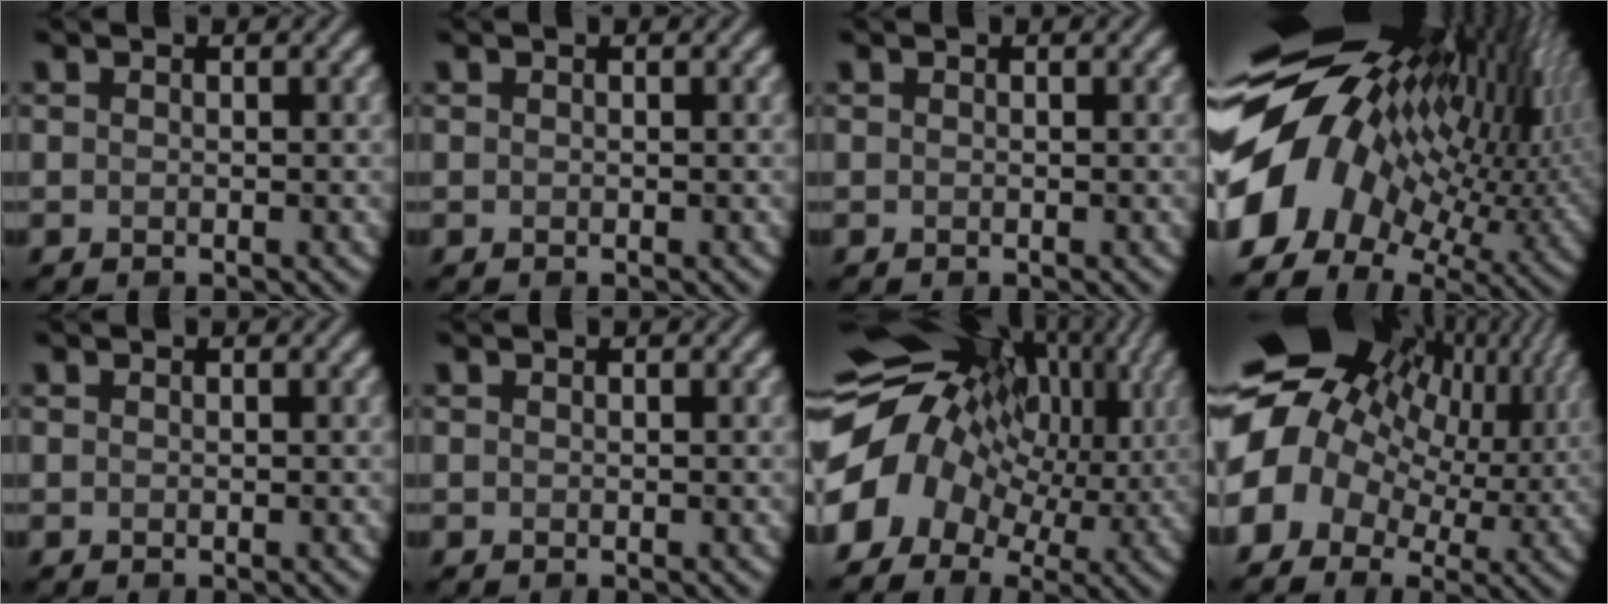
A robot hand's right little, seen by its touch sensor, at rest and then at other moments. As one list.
[{"total": 0.0}, {"total": 0.0}, {"total": 15.4, "force": [1.3, 9.4, 12.2], "torque": [-0.241, 0.011, 0.024]}, {"total": 0.0}, {"total": 0.0}, {"total": 12.9, "force": [1.1, 9.8, 8.3], "torque": [-0.149, 0.003, 0.022]}, {"total": 18.7, "force": [4.0, 14.2, 11.4], "torque": [-0.226, 0.012, 0.065]}]